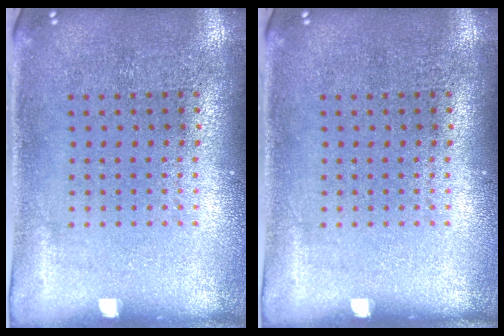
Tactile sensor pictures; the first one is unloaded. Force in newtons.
{"total": 0.0}